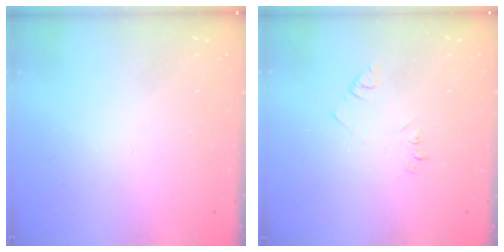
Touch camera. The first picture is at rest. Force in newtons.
{"total": 4.2, "press": 4.1, "slide": 0.6}